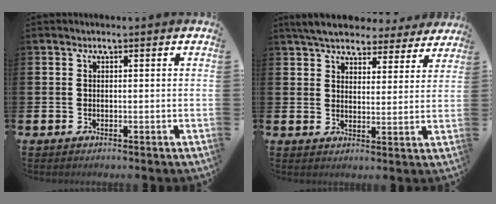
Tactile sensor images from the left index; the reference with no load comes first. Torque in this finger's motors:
{"motor_torque": [0.95, -1.19, 0.27, 0.21]}